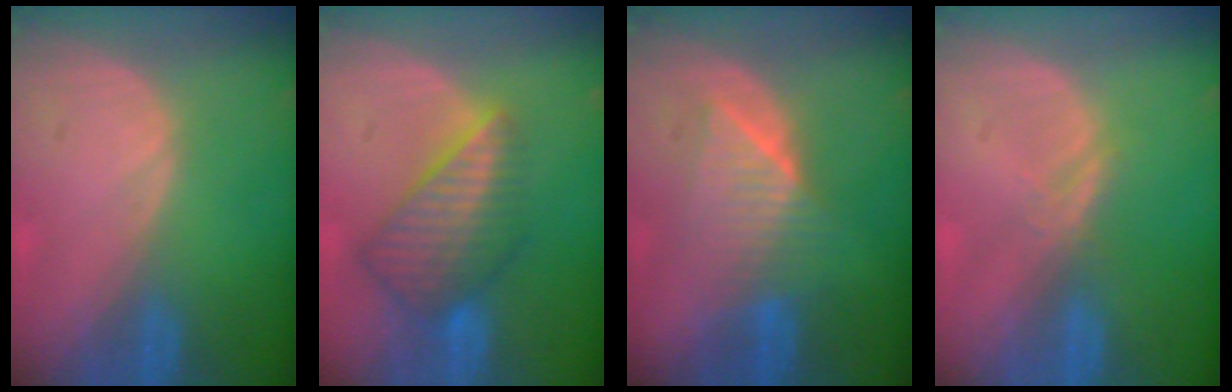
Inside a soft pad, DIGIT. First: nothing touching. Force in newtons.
{"total": 8.4, "press": 7.3, "slide": 4.1}
{"total": 6.4, "press": 6.3, "slide": 1.2}
{"total": 1.3, "press": 1.3, "slide": 0.1}